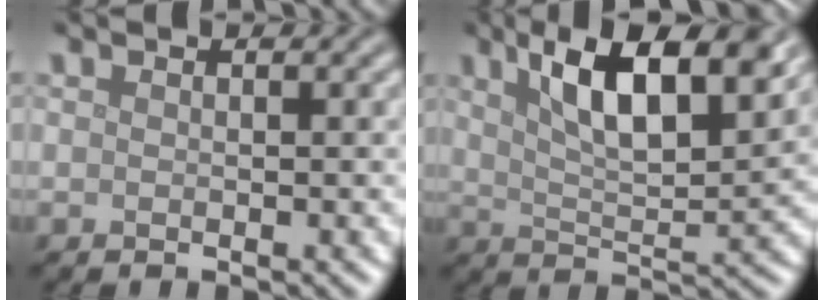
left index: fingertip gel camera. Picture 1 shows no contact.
{"total": 9.3, "force": [4.6, 3.2, 7.5], "torque": [-0.123, 0.011, 0.077]}